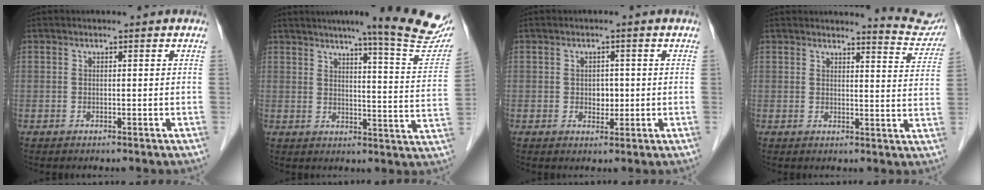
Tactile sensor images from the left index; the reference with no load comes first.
{"total": 17.9, "force": [15.1, 0.0, 9.6], "torque": [-0.112, -0.052, 0.171]}
{"total": 2.1, "force": [-0.1, 1.6, 1.4], "torque": [-0.019, 0.000, 0.001]}
{"total": 7.6, "force": [7.6, 0.0, 0.3], "torque": [-0.002, -0.049, 0.069]}